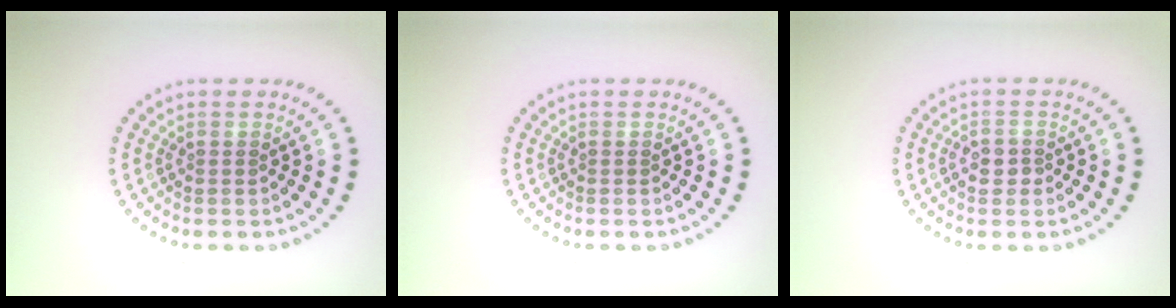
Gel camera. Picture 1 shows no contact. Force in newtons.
{"total": 0.0}
{"total": 1.5, "press": 1.5, "slide": 0.1}